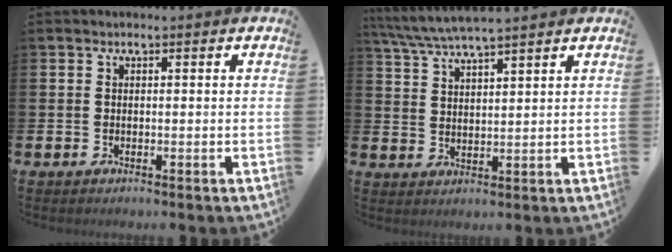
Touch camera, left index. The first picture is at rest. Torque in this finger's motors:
{"motor_torque": [1.00, -1.14, 0.24, 0.21]}